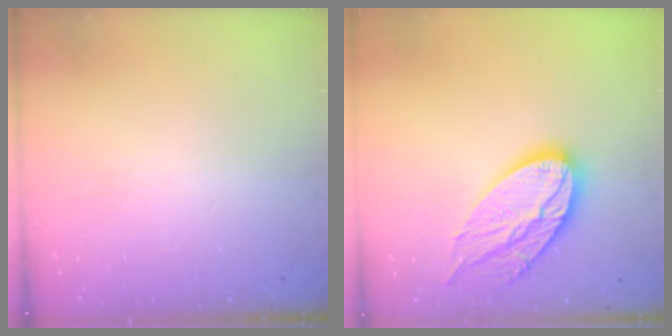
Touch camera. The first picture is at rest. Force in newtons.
{"total": 17.7, "press": 17.6, "slide": 1.5}